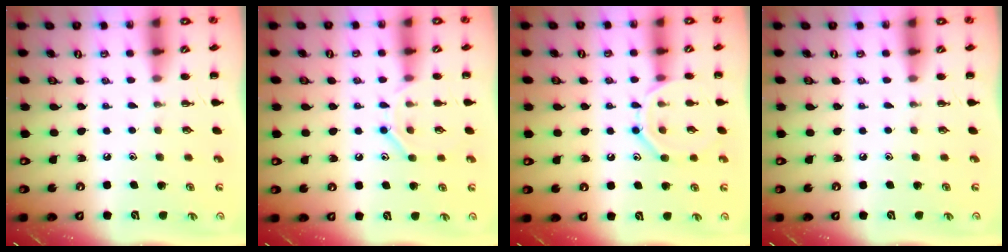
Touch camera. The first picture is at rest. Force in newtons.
{"total": 9.6, "press": 9.6, "slide": 0.5}
{"total": 10.4, "press": 10.4, "slide": 0.6}
{"total": 0.0}